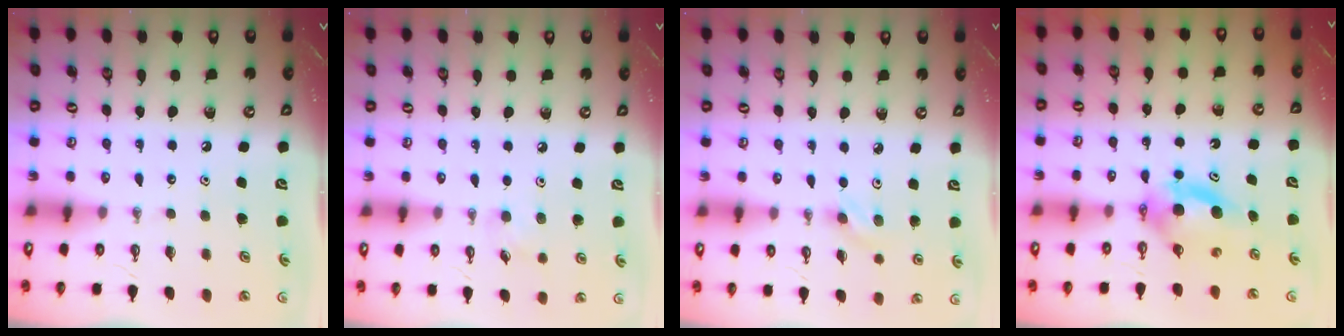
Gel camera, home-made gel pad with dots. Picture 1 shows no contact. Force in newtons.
{"total": 5.4, "press": 5.2, "slide": 1.4}
{"total": 4.3, "press": 3.9, "slide": 1.9}
{"total": 6.4, "press": 6.0, "slide": 2.1}